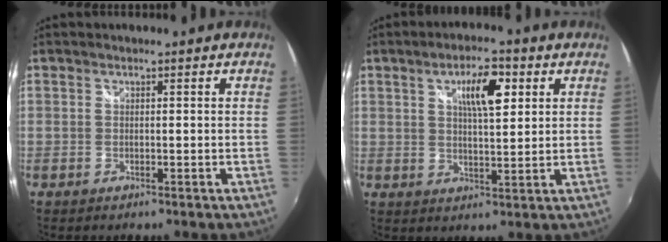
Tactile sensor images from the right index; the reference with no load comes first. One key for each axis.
{"total": 7.9, "fx": 3.1, "fy": 2.6, "fz": 6.8, "tx": -0.111, "ty": 0.010, "tz": 0.051}